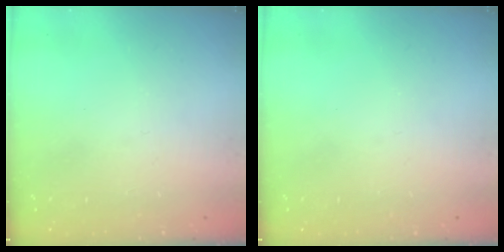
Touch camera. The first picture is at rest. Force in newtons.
{"total": 0.0}